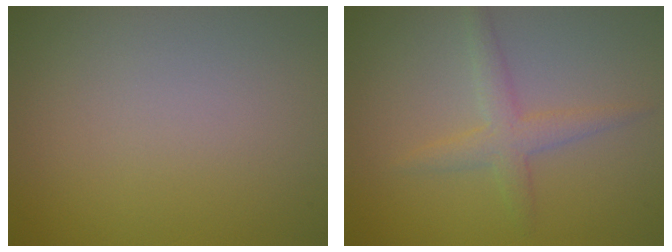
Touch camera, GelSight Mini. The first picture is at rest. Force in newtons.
{"total": 2.6, "press": 2.6, "slide": 0.0}